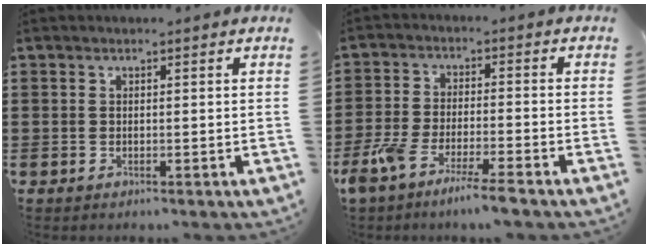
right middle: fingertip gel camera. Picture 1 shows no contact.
{"total": 6.0, "force": [-5.0, 0.1, 3.3], "torque": [-0.081, -0.018, -0.097]}